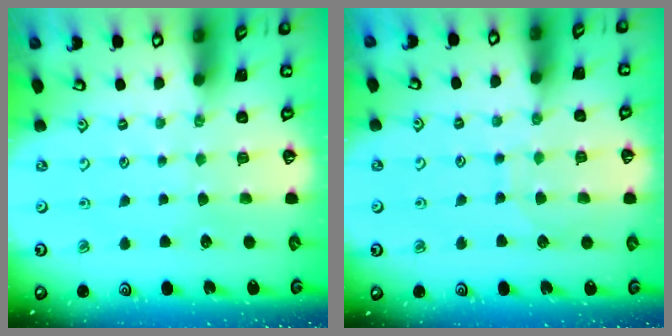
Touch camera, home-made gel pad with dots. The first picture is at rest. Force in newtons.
{"total": 6.7, "press": 6.7, "slide": 0.6}